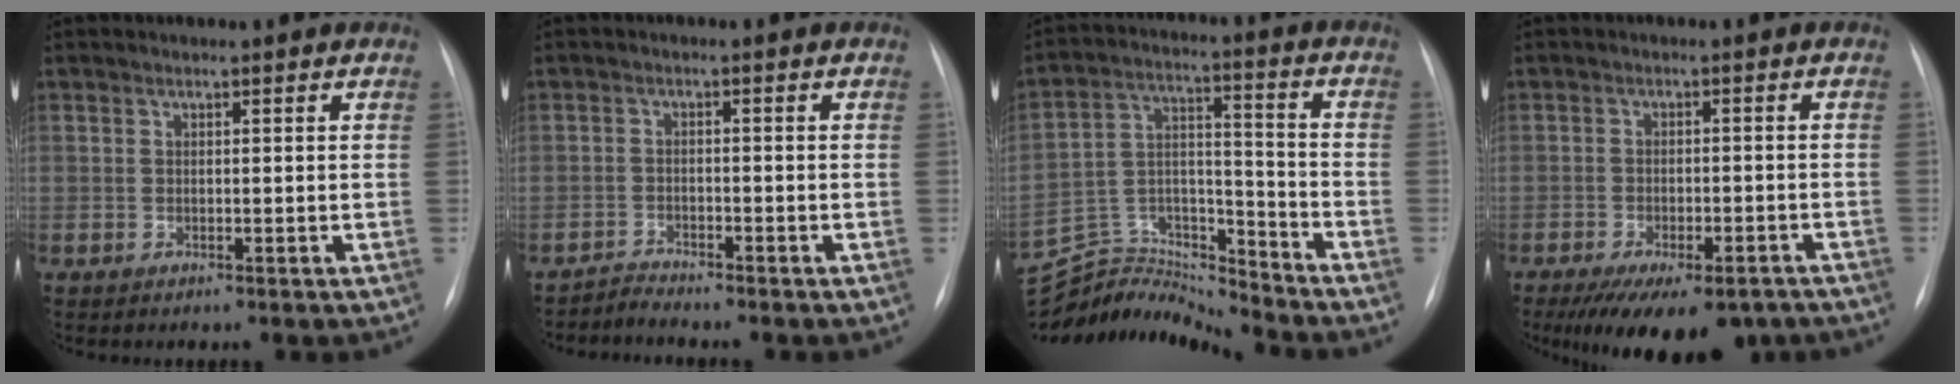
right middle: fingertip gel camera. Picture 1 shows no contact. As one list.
[{"total": 2.0, "force": [-1.8, -0.4, -0.7], "torque": [0.016, -0.013, -0.035]}, {"total": 13.8, "force": [-13.8, -0.1, -0.3], "torque": [0.005, 0.051, -0.251]}, {"total": 14.4, "force": [-10.8, 5.6, 7.9], "torque": [-0.119, -0.014, -0.145]}]